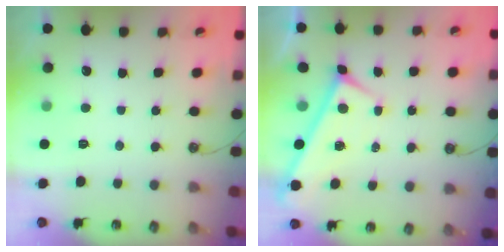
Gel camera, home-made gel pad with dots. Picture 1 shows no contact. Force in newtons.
{"total": 0.0}